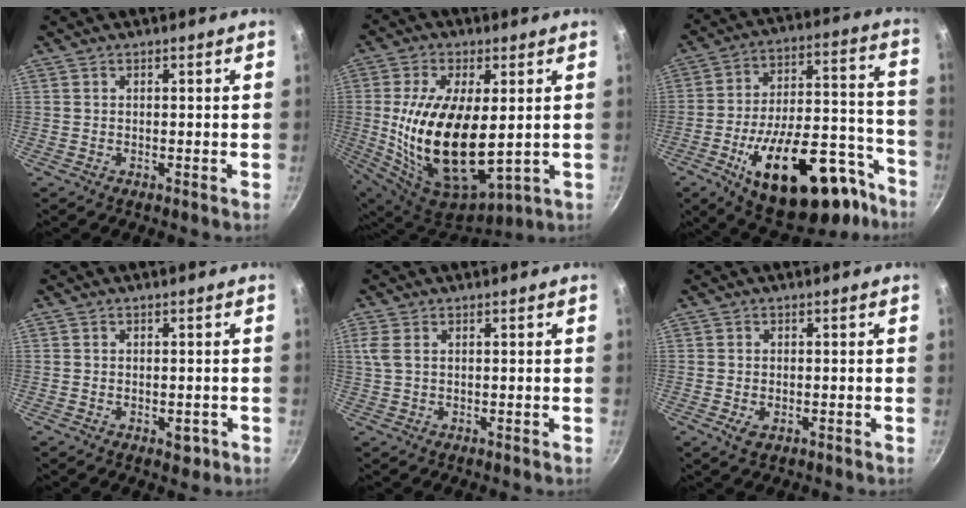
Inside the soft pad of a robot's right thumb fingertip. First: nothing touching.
{"total": 20.3, "force": [0.7, 10.0, 17.7], "torque": [-0.330, -0.018, 0.026]}
{"total": 29.0, "force": [-15.3, 13.5, 20.6], "torque": [-0.255, 0.088, -0.217]}
{"total": 2.5, "force": [-0.9, 1.6, 1.7], "torque": [-0.016, 0.003, -0.010]}
{"total": 2.7, "force": [0.7, 1.4, 2.1], "torque": [-0.050, 0.003, 0.016]}
{"total": 2.5, "force": [-0.7, 1.6, 1.9], "torque": [-0.034, -0.005, -0.012]}